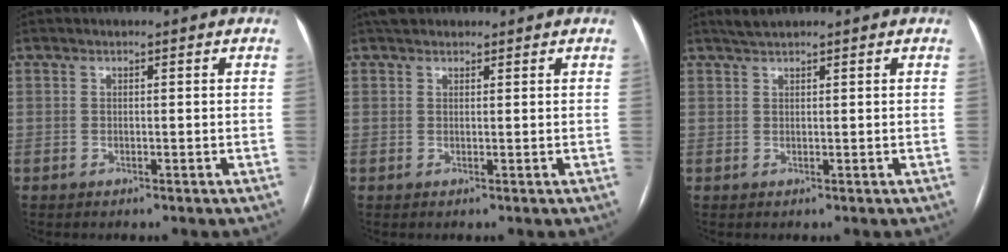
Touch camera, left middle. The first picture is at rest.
{"total": 3.1, "force": [2.6, 1.4, 0.9], "torque": [-0.010, 0.027, 0.039]}
{"total": 1.8, "force": [1.7, 0.1, 0.7], "torque": [-0.016, 0.011, 0.034]}